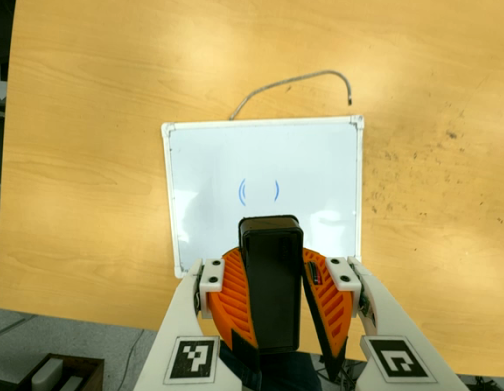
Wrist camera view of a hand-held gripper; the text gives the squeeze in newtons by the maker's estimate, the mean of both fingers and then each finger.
{"total": 10.1, "left": 10.1, "right": 10.2}